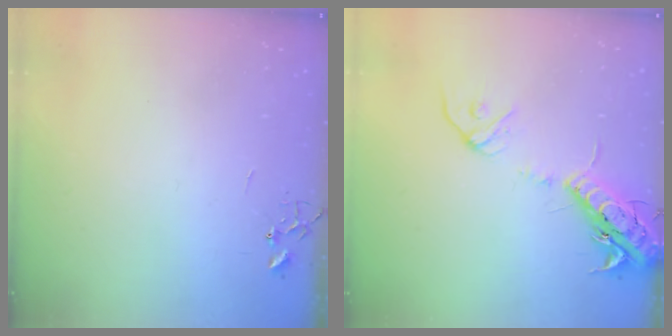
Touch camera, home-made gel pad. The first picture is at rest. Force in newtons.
{"total": 16.3, "press": 16.0, "slide": 3.3}